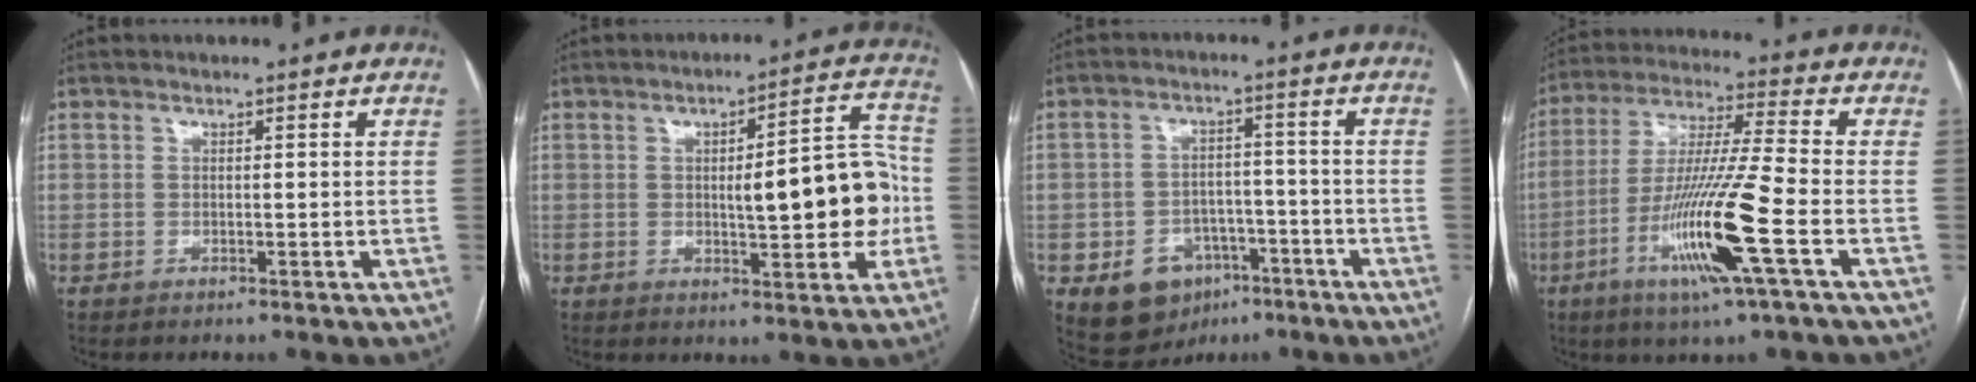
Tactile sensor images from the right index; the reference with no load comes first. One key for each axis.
{"total": 12.2, "fx": -0.9, "fy": 3.0, "fz": 11.8, "tx": -0.149, "ty": 0.027, "tz": -0.004}
{"total": 8.8, "fx": -4.3, "fy": 6.6, "fz": 3.8, "tx": -0.069, "ty": 0.017, "tz": -0.055}
{"total": 15.5, "fx": -5.6, "fy": -0.6, "fz": 14.5, "tx": -0.292, "ty": -0.019, "tz": -0.108}